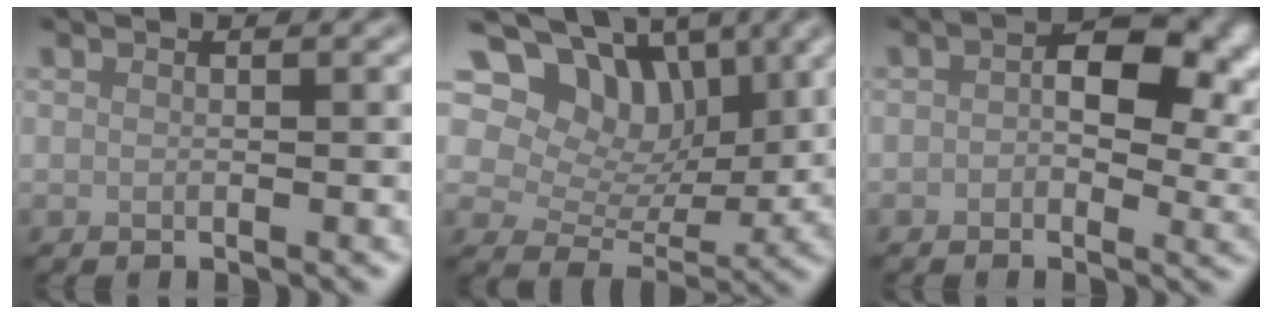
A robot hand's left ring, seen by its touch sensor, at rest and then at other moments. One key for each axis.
{"total": 9.7, "fx": 5.4, "fy": 6.2, "fz": 5.2, "tx": -0.084, "ty": 0.008, "tz": 0.066}
{"total": 8.9, "fx": 2.0, "fy": 5.0, "fz": 7.0, "tx": -0.076, "ty": 0.010, "tz": 0.017}